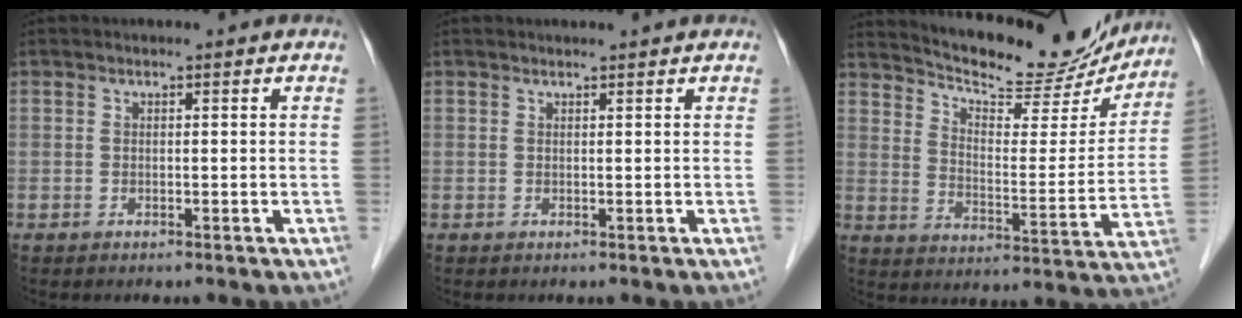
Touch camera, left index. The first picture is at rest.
{"total": 1.2, "force": [1.2, 0.0, 0.2], "torque": [-0.006, 0.009, 0.019]}
{"total": 19.6, "force": [18.2, 3.9, 6.2], "torque": [-0.095, -0.026, 0.249]}